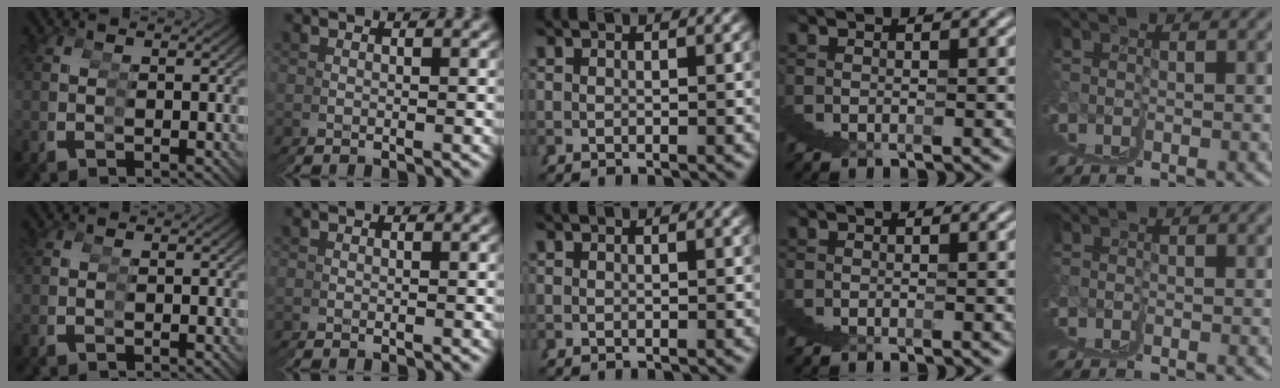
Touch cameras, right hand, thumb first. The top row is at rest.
{}